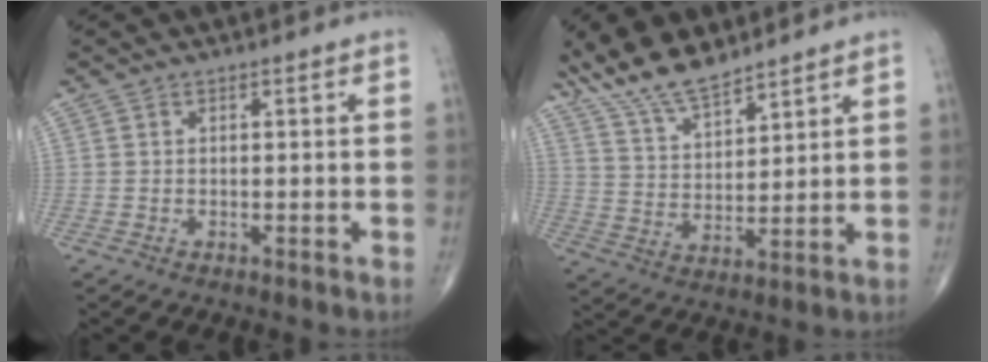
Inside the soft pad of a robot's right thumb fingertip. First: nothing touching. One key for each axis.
{"total": 11.4, "fx": 9.4, "fy": 3.4, "fz": 5.5, "tx": -0.089, "ty": -0.046, "tz": 0.183}